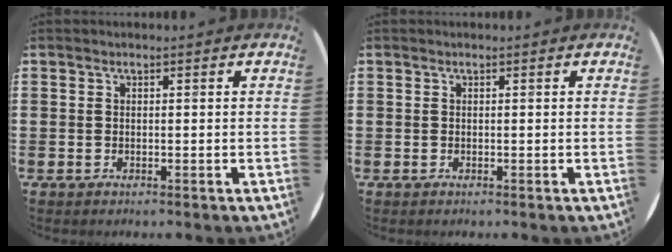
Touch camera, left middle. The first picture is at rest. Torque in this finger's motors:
{"motor_torque": [-0.15, 0.06, 0.05, 0.00]}